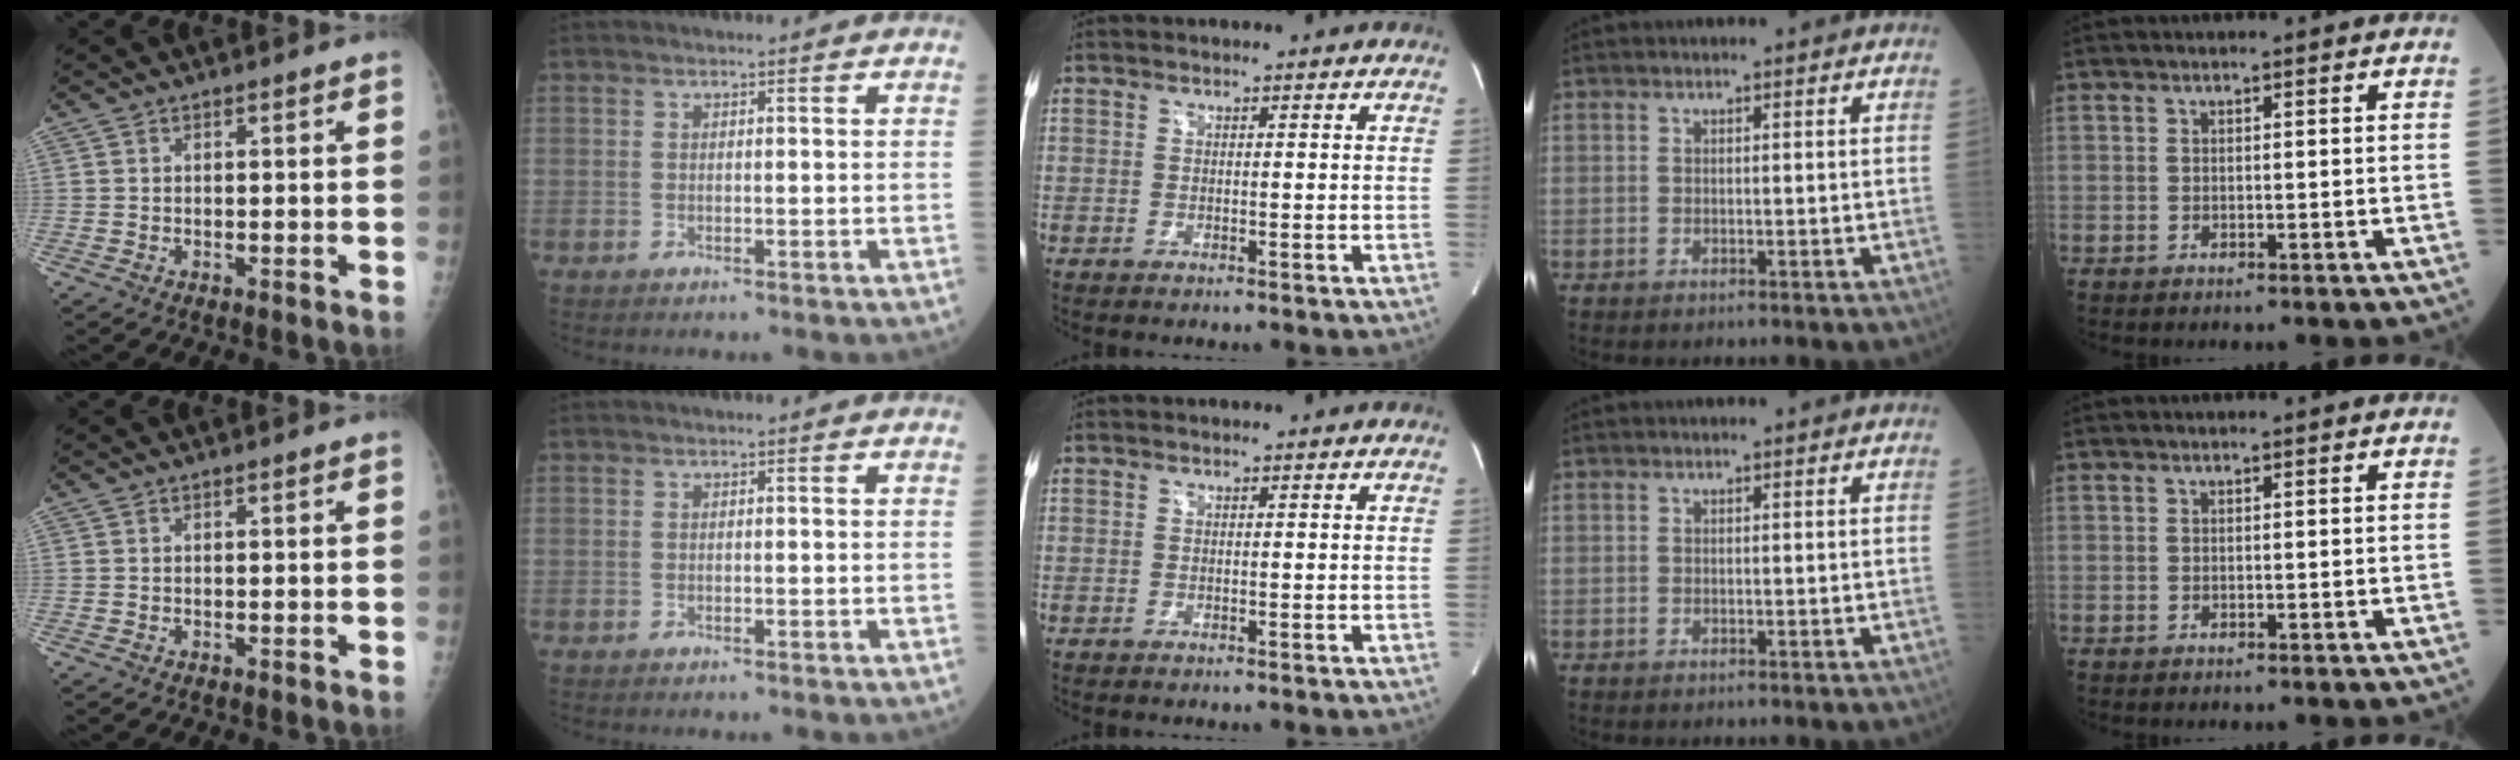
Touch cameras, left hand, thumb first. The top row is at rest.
{}